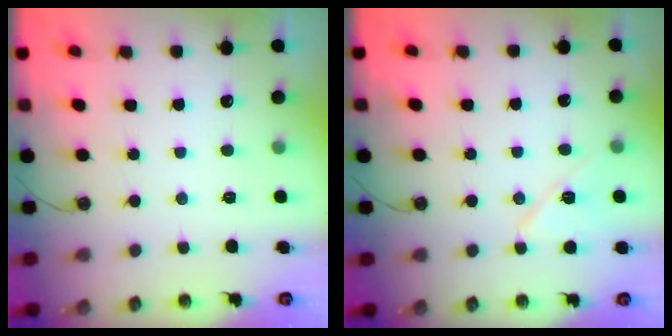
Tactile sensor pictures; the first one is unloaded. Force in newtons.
{"total": 8.9, "press": 8.9, "slide": 0.9}